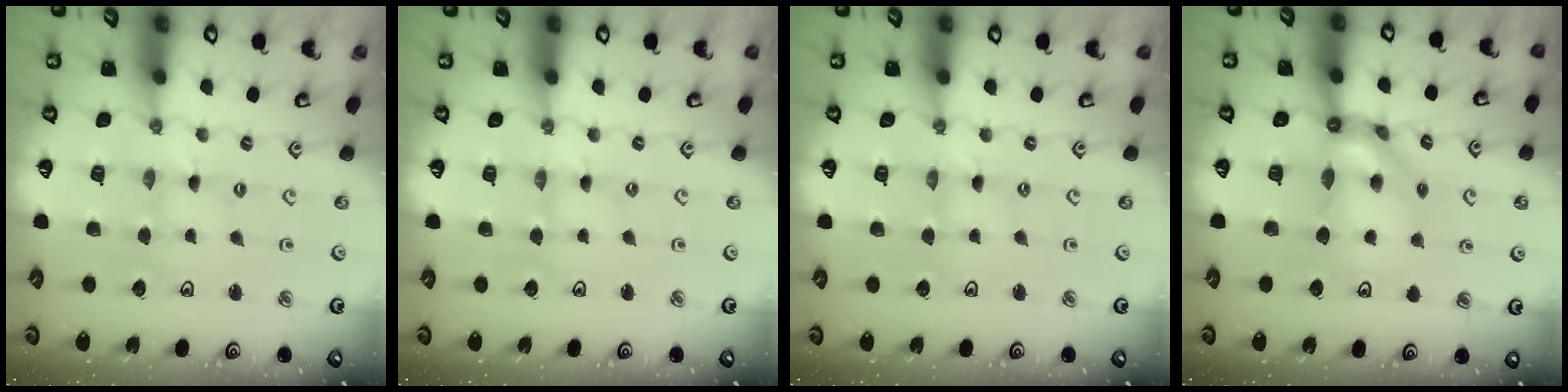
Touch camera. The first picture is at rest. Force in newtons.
{"total": 0.0}
{"total": 0.0}
{"total": 9.9, "press": 9.8, "slide": 1.0}